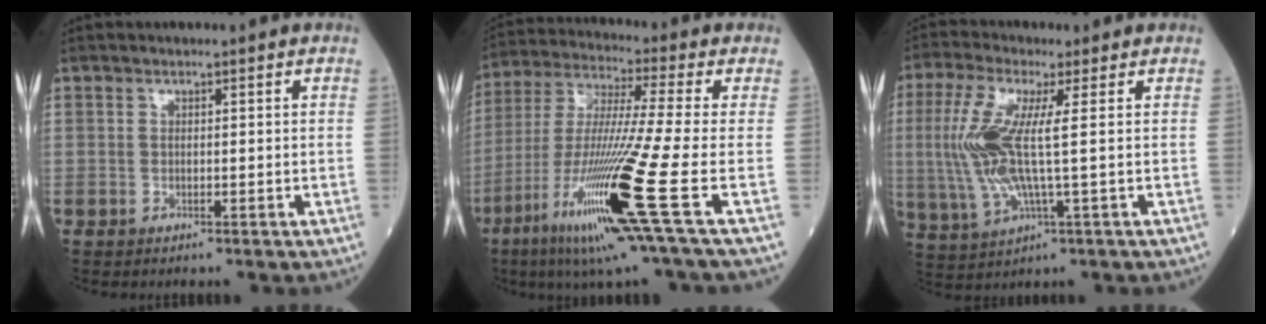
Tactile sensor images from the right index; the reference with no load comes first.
{"total": 19.5, "force": [-8.0, -1.6, 17.8], "torque": [-0.357, -0.043, -0.157]}
{"total": 10.4, "force": [0.8, 1.4, 10.3], "torque": [-0.247, 0.000, 0.014]}